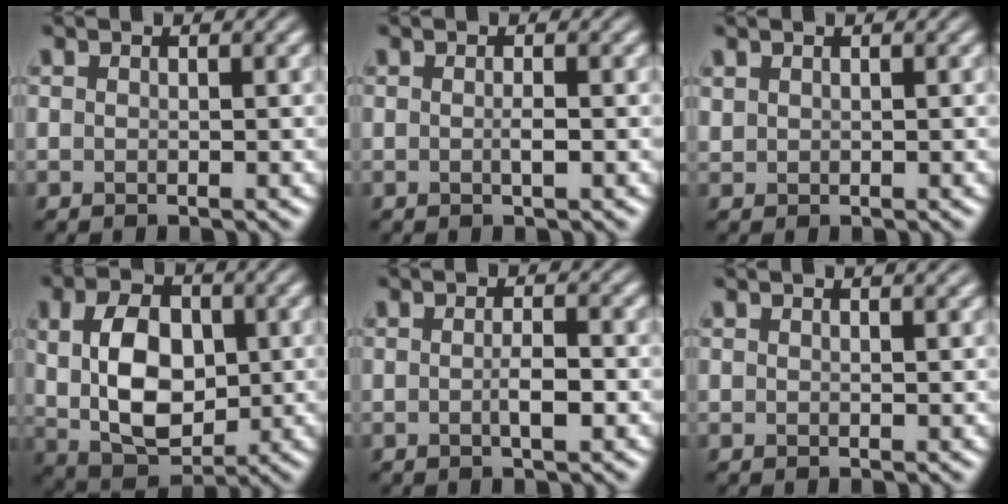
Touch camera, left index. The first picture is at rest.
{"total": 0.9, "force": [-0.1, 0.1, 0.9], "torque": [-0.017, -0.001, -0.003]}
{"total": 0.6, "force": [0.5, 0.3, 0.1], "torque": [-0.003, 0.000, 0.015]}
{"total": 7.9, "force": [0.6, 5.0, 6.1], "torque": [-0.120, 0.000, 0.013]}
{"total": 1.9, "force": [-0.3, 0.4, 1.9], "torque": [-0.033, -0.001, -0.007]}
{"total": 1.5, "force": [1.2, 0.3, 0.8], "torque": [-0.006, 0.003, 0.011]}